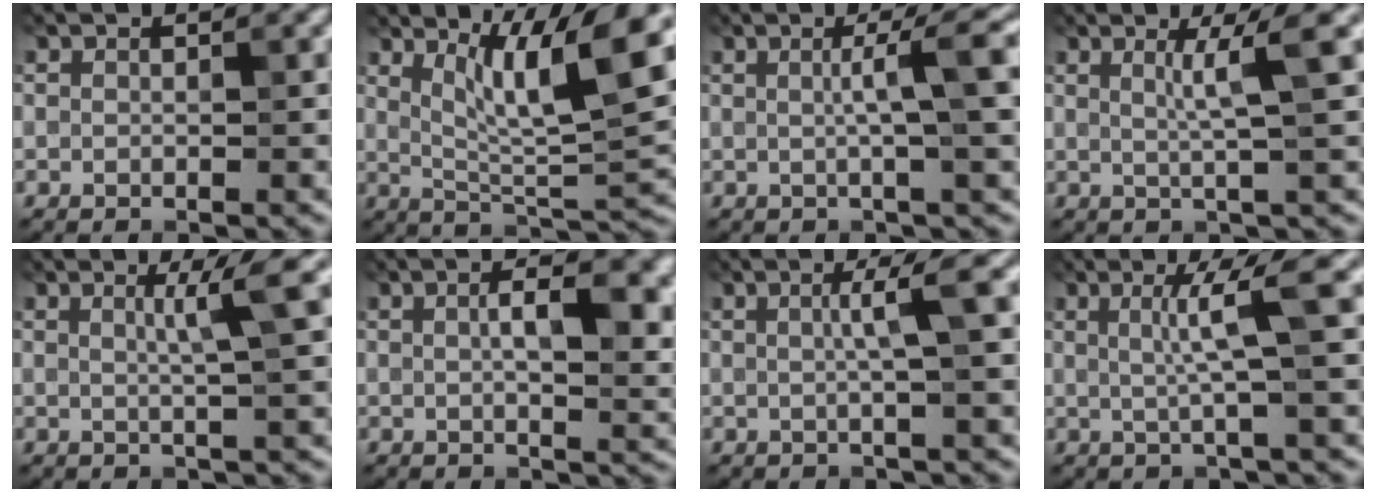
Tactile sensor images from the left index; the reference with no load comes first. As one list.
[{"total": 9.0, "force": [3.3, 1.6, 8.2], "torque": [-0.137, -0.006, 0.061]}, {"total": 4.5, "force": [0.5, 0.4, 4.4], "torque": [-0.067, 0.013, 0.004]}, {"total": 3.9, "force": [1.3, 0.1, 3.7], "torque": [-0.057, 0.009, 0.021]}, {"total": 3.3, "force": [1.0, 0.0, 3.1], "torque": [-0.046, 0.012, 0.015]}, {"total": 6.7, "force": [1.3, 2.4, 6.1], "torque": [-0.093, 0.008, 0.021]}, {"total": 3.5, "force": [0.5, 0.1, 3.4], "torque": [-0.056, 0.015, 0.005]}, {"total": 4.4, "force": [0.9, 0.1, 4.3], "torque": [-0.074, 0.013, 0.014]}]